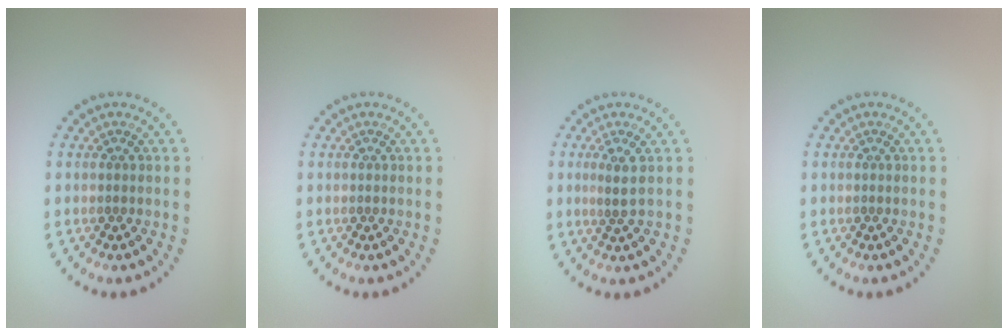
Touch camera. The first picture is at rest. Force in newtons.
{"total": 0.0}
{"total": 1.5, "press": 1.2, "slide": 0.9}
{"total": 0.0}